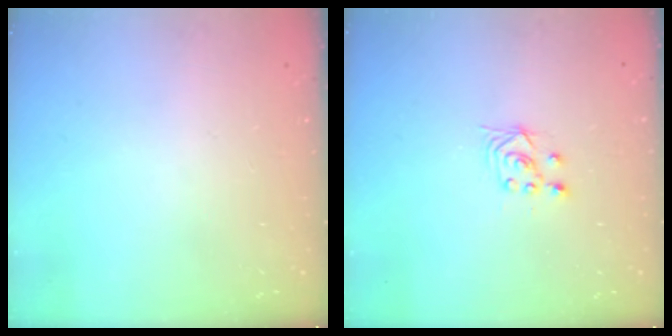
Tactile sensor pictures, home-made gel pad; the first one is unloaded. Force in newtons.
{"total": 2.5, "press": 2.2, "slide": 1.2}